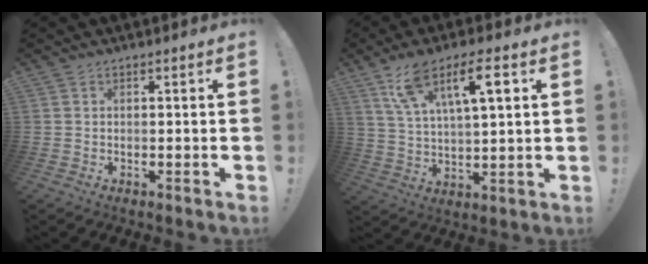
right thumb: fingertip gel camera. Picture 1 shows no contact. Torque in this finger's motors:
{"motor_torque": [0.46, 0.68, 0.15, 0.12, 0.14]}